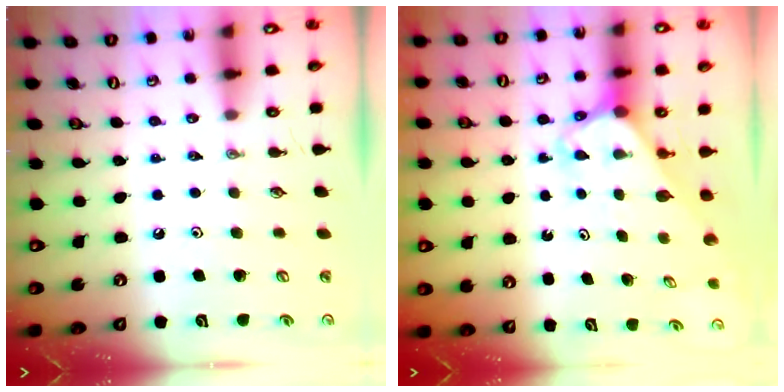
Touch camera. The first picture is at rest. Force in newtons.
{"total": 2.8, "press": 2.8, "slide": 0.2}